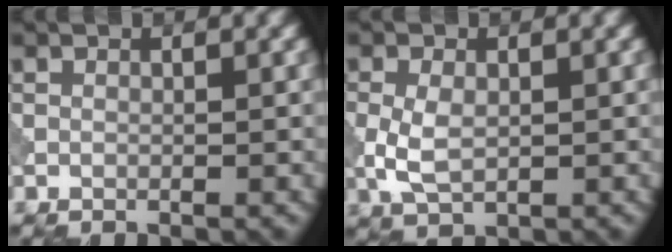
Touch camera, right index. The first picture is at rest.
{"total": 3.3, "force": [-0.3, 2.1, 2.6], "torque": [-0.065, -0.003, -0.002]}